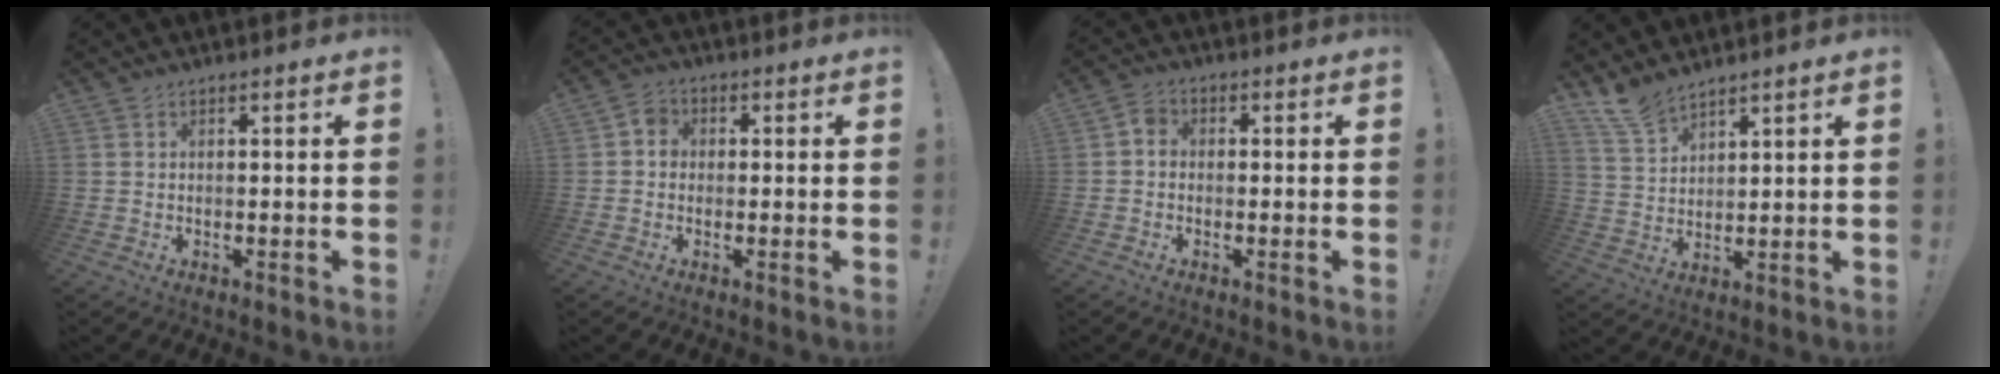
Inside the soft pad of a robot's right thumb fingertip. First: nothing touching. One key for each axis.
{"total": 3.9, "fx": -0.5, "fy": 3.4, "fz": 1.9, "tx": -0.030, "ty": 0.012, "tz": -0.009}
{"total": 3.1, "fx": -0.7, "fy": 2.5, "fz": 1.8, "tx": -0.031, "ty": 0.014, "tz": -0.012}
{"total": 7.6, "fx": 6.7, "fy": 2.7, "fz": 2.5, "tx": -0.046, "ty": -0.045, "tz": 0.128}